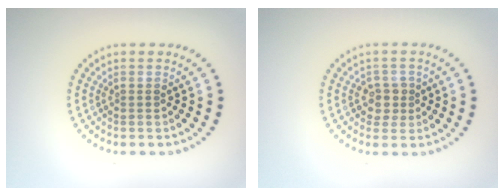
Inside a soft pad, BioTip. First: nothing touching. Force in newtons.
{"total": 2.0, "press": 1.7, "slide": 0.9}